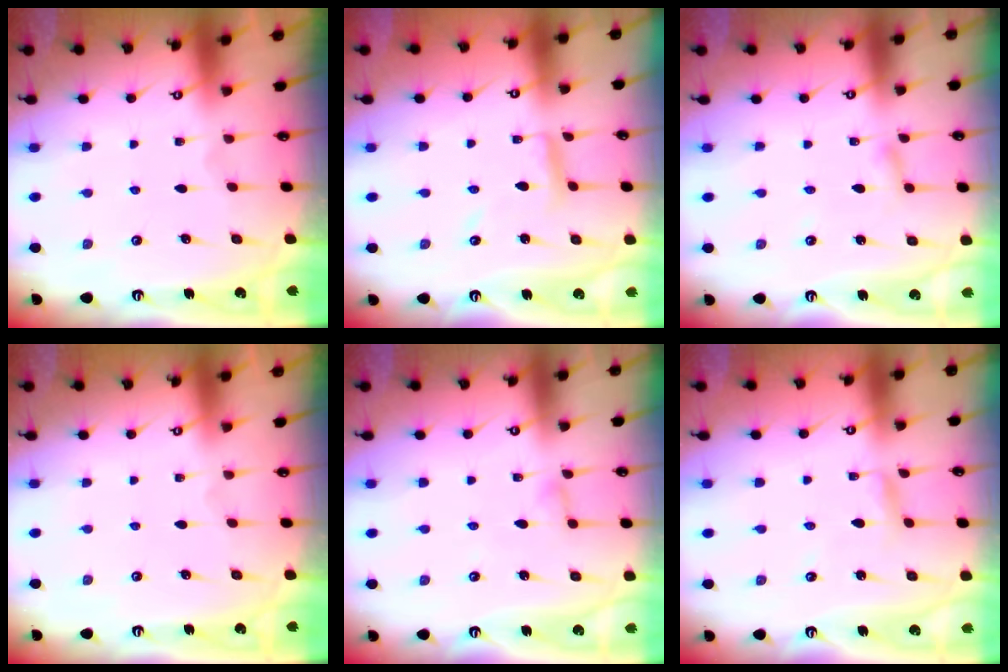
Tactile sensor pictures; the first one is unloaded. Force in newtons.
{"total": 6.7, "press": 6.7, "slide": 0.3}
{"total": 2.4, "press": 2.4, "slide": 0.2}
{"total": 0.0}
{"total": 3.3, "press": 3.3, "slide": 0.3}
{"total": 2.1, "press": 2.1, "slide": 0.1}